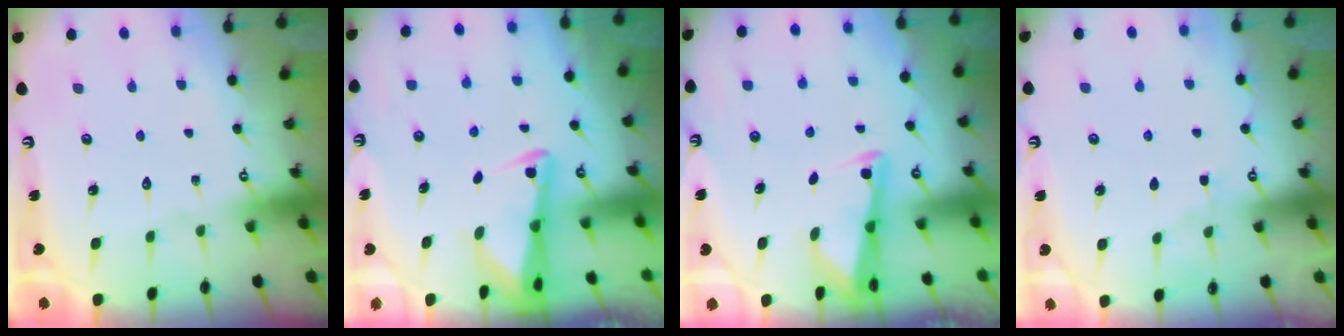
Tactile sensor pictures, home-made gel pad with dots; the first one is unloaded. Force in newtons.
{"total": 2.5, "press": 2.5, "slide": 0.2}
{"total": 2.5, "press": 2.5, "slide": 0.3}
{"total": 2.1, "press": 2.1, "slide": 0.4}